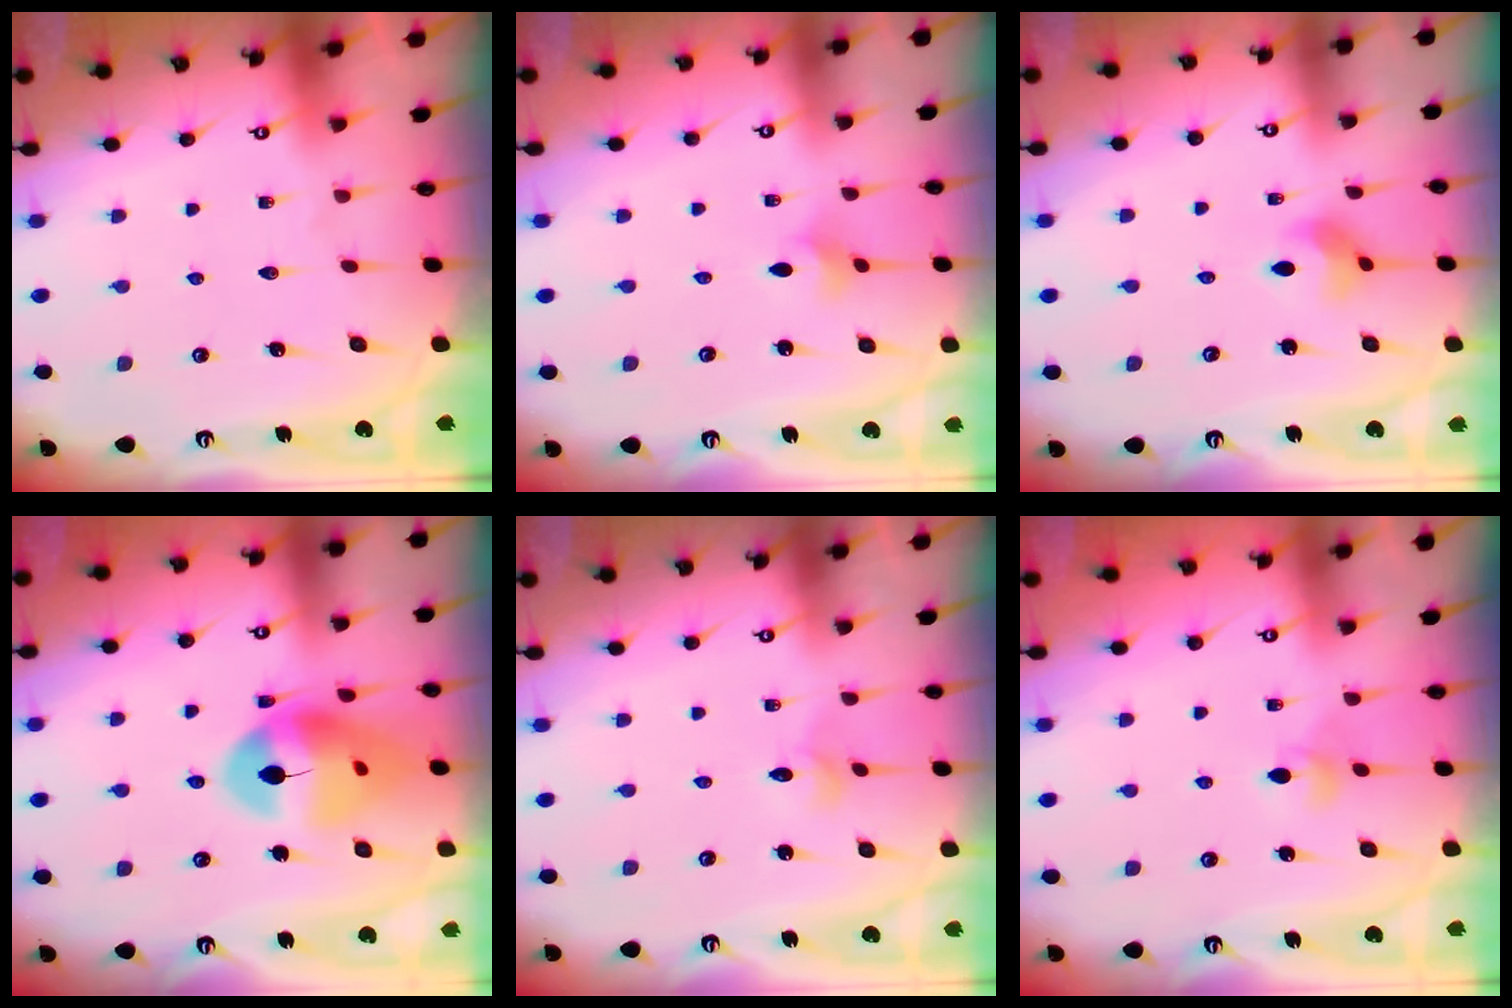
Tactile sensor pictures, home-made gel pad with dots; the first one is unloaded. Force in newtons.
{"total": 2.8, "press": 2.8, "slide": 0.6}
{"total": 5.0, "press": 4.9, "slide": 0.7}
{"total": 16.2, "press": 16.1, "slide": 1.8}
{"total": 2.8, "press": 2.8, "slide": 0.3}
{"total": 4.6, "press": 4.4, "slide": 1.1}